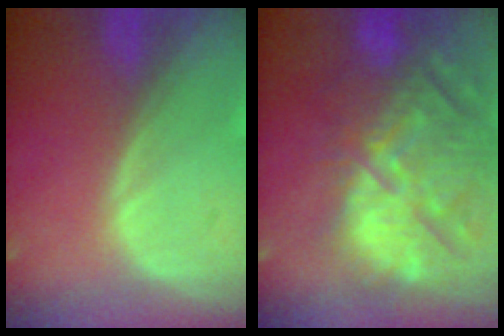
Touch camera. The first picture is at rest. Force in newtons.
{"total": 14.0, "press": 12.5, "slide": 6.4}